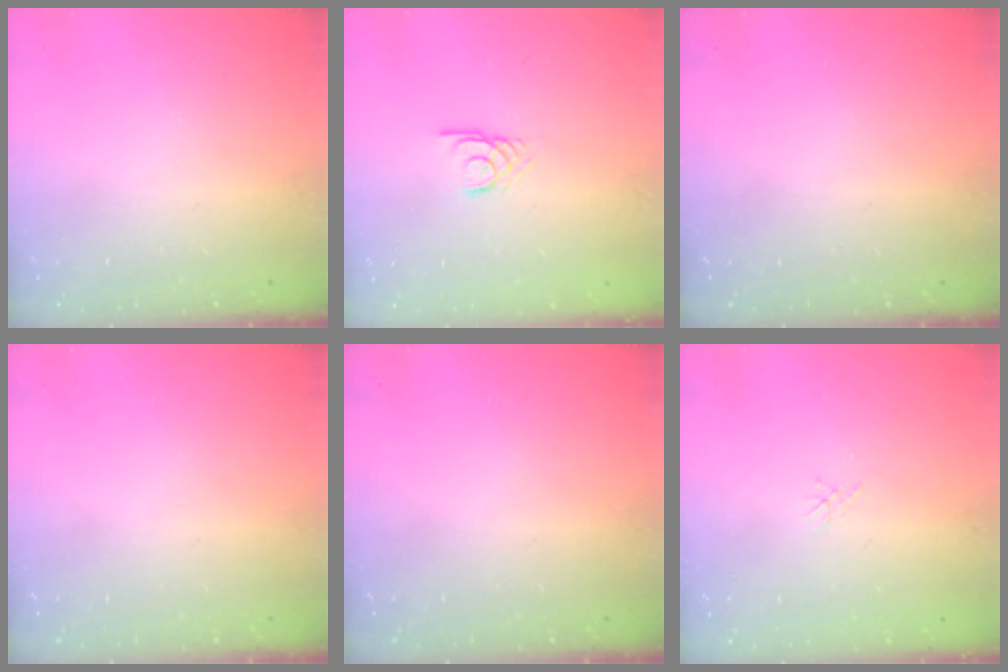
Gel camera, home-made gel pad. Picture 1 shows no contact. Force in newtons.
{"total": 2.1, "press": 2.1, "slide": 0.0}
{"total": 0.0}
{"total": 0.0}
{"total": 0.0}
{"total": 0.0}